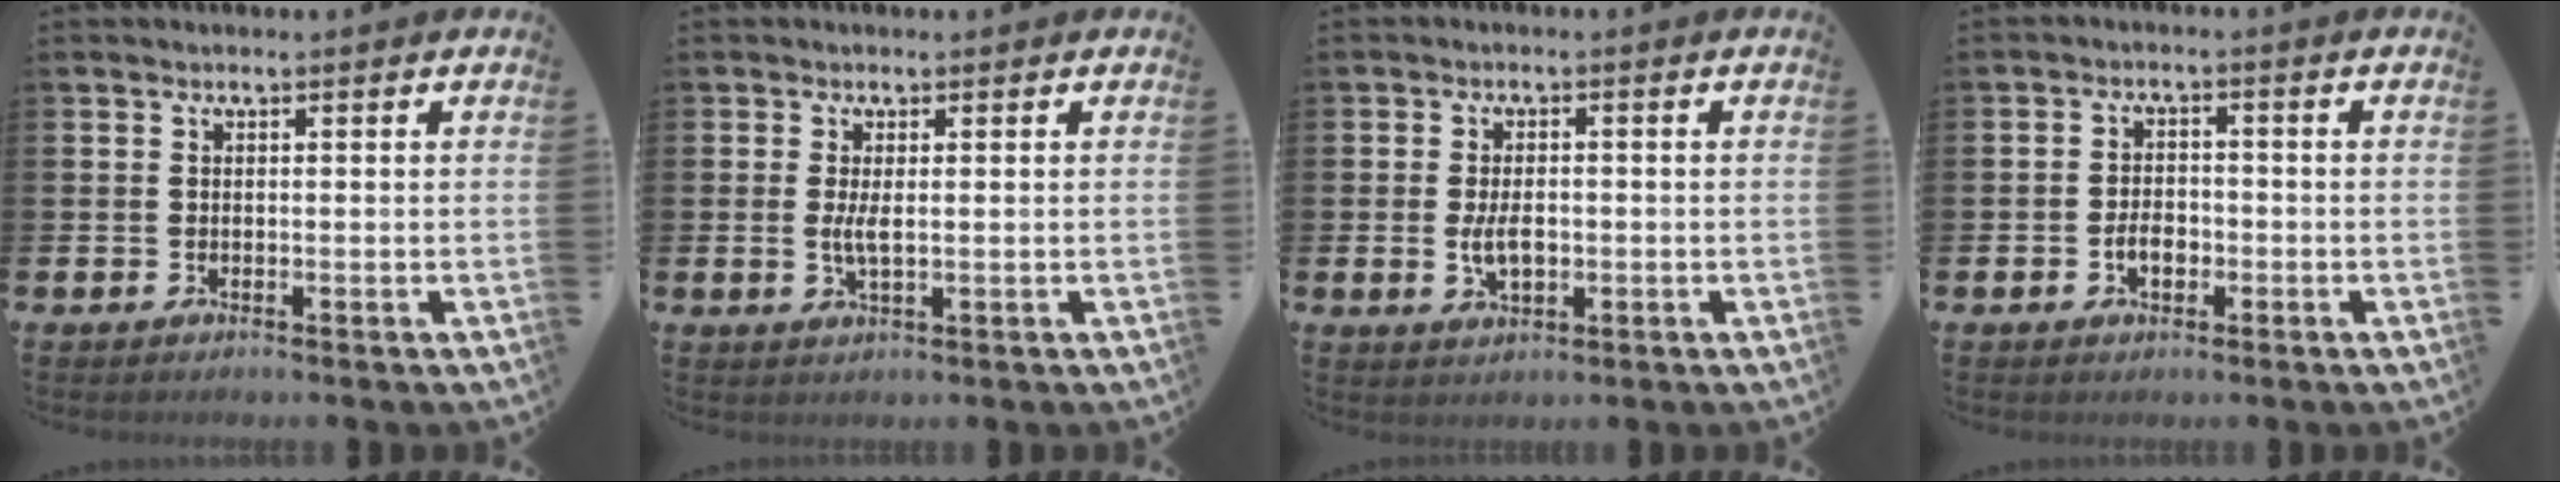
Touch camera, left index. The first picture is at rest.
{"total": 2.4, "force": [0.2, 0.7, 2.3], "torque": [-0.038, -0.001, 0.001]}
{"total": 3.7, "force": [-0.3, 2.1, 3.0], "torque": [-0.044, -0.001, -0.008]}
{"total": 3.0, "force": [-1.0, 1.9, 2.1], "torque": [-0.026, -0.002, -0.023]}